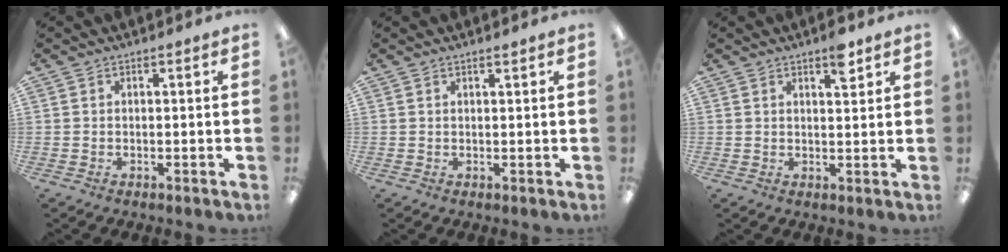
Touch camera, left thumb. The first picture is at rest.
{"total": 0.9, "force": [0.8, 0.0, 0.5], "torque": [-0.010, 0.000, 0.014]}
{"total": 4.5, "force": [3.1, 1.4, 2.9], "torque": [-0.034, -0.013, 0.047]}